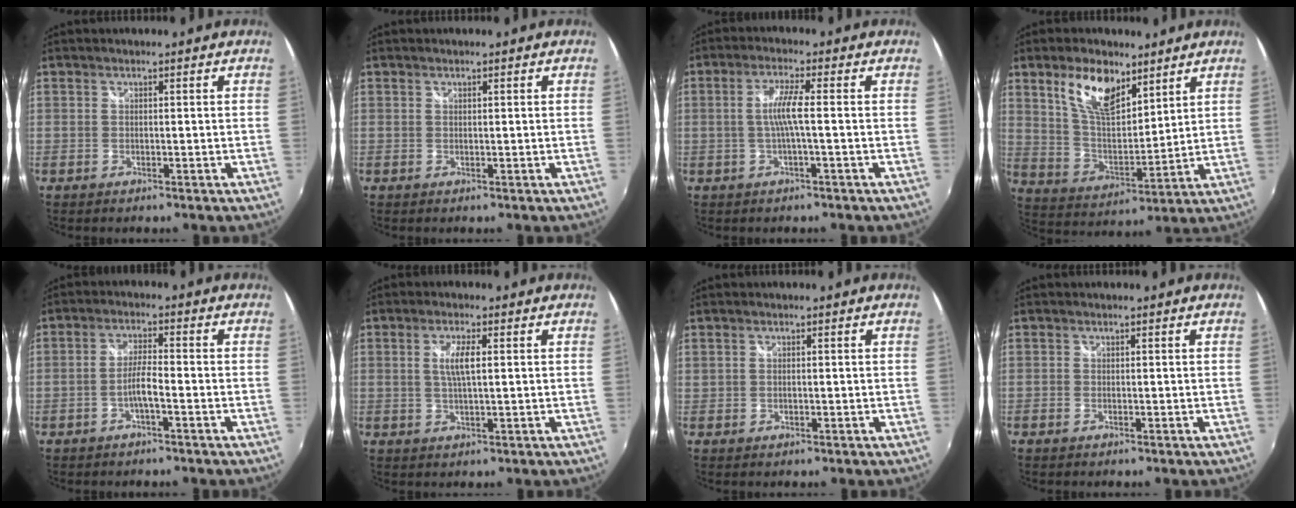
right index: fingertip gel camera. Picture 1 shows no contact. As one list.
[{"total": 0.0}, {"total": 4.6, "force": [-0.5, -0.4, 4.6], "torque": [-0.093, 0.000, -0.007]}, {"total": 12.3, "force": [7.4, 5.6, 8.1], "torque": [-0.148, 0.007, 0.145]}, {"total": 3.4, "force": [-1.7, 0.0, 2.9], "torque": [-0.058, 0.003, -0.032]}, {"total": 4.1, "force": [0.8, 0.8, 4.0], "torque": [-0.075, -0.002, 0.014]}, {"total": 0.9, "force": [0.3, 0.6, 0.7], "torque": [-0.014, 0.000, 0.005]}, {"total": 0.0}]